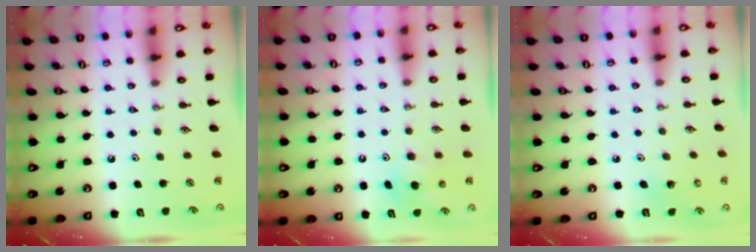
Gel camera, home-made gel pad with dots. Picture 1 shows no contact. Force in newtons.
{"total": 5.4, "press": 5.4, "slide": 0.2}
{"total": 3.0, "press": 3.0, "slide": 0.2}